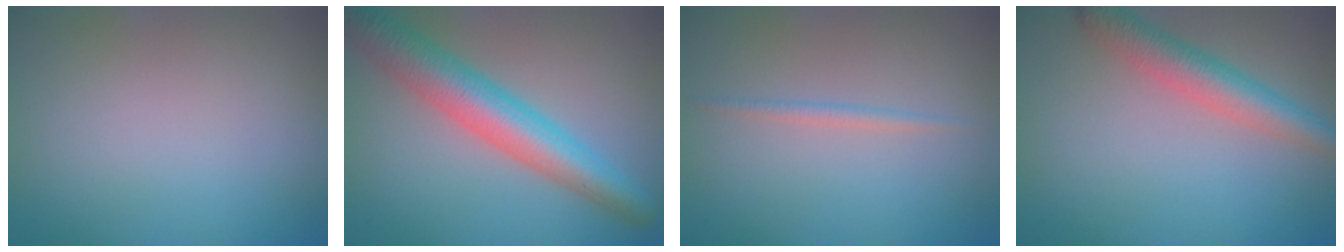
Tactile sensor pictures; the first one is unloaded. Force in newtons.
{"total": 6.6, "press": 6.6, "slide": 0.1}
{"total": 0.7, "press": 0.7, "slide": 0.1}
{"total": 4.2, "press": 4.2, "slide": 0.1}